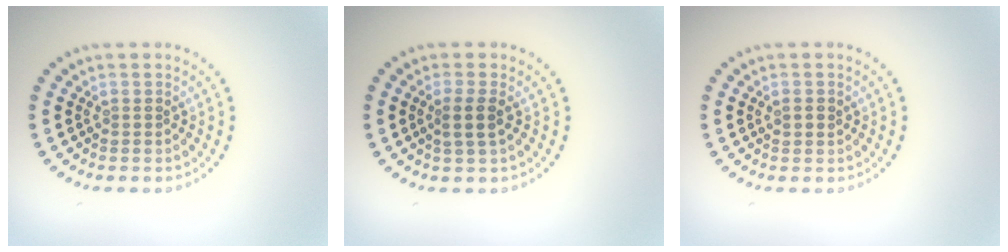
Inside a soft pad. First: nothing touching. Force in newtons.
{"total": 1.9, "press": 1.7, "slide": 0.8}
{"total": 1.1, "press": 1.0, "slide": 0.5}